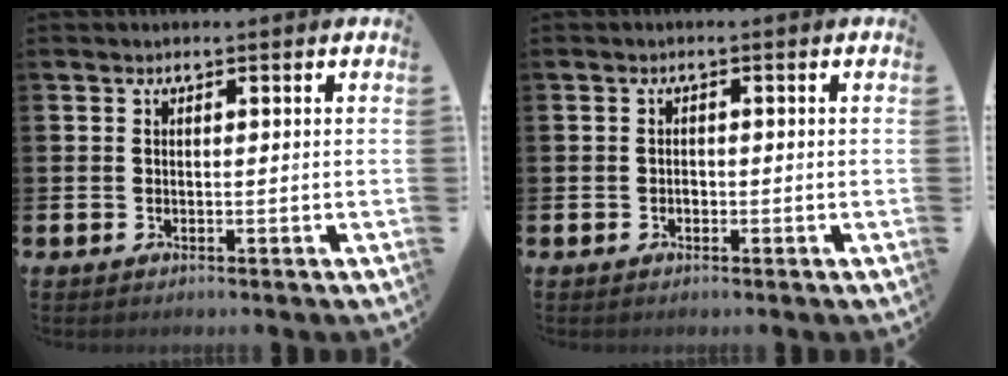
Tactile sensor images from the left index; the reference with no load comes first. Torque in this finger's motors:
{"motor_torque": [0.08, 0.00, -0.05, 0.00]}